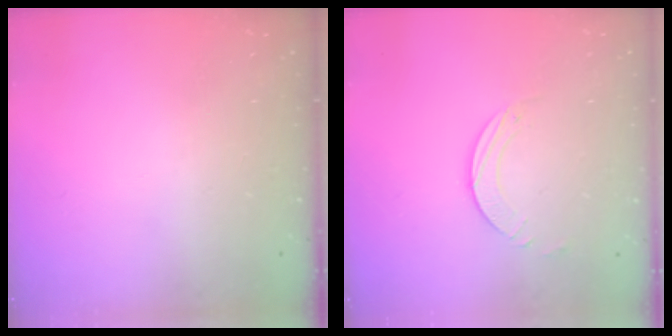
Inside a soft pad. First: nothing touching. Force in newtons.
{"total": 2.5, "press": 2.5, "slide": 0.2}